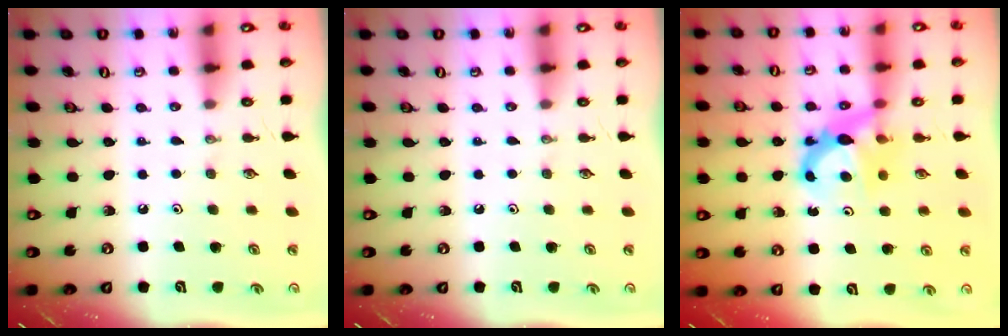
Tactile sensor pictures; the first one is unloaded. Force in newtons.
{"total": 0.0}
{"total": 7.1, "press": 7.1, "slide": 0.3}